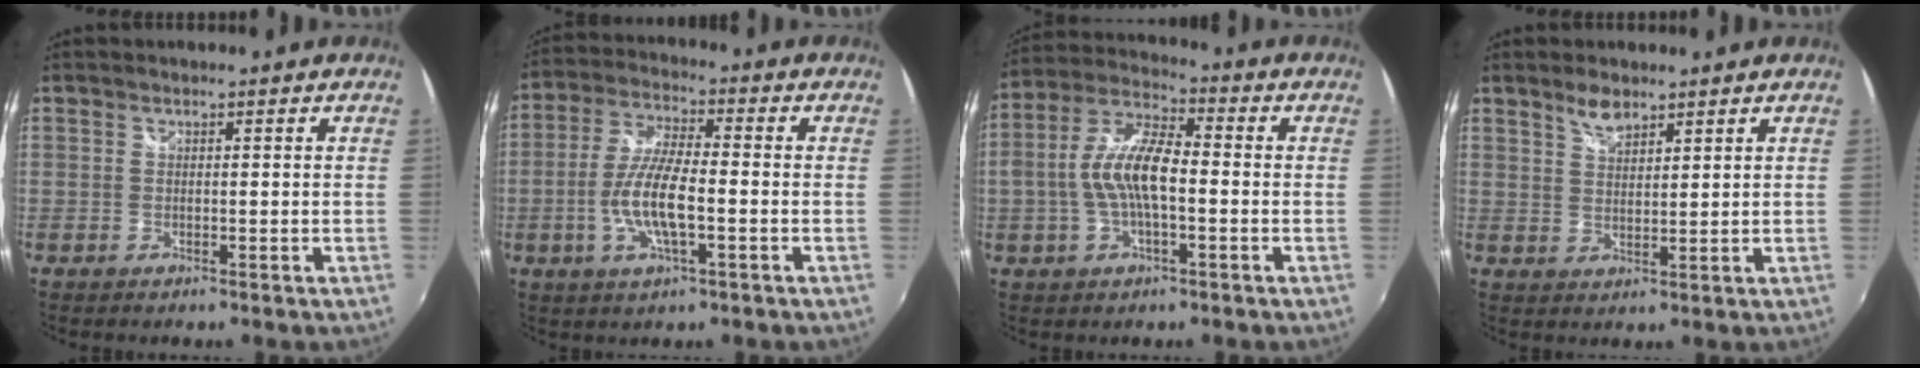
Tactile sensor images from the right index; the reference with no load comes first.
{"total": 9.8, "force": [-2.7, 2.5, 9.1], "torque": [-0.190, 0.000, -0.054]}
{"total": 10.6, "force": [-1.5, 3.9, 9.7], "torque": [-0.203, 0.012, -0.030]}
{"total": 3.8, "force": [2.9, 1.5, 1.9], "torque": [-0.030, 0.003, 0.053]}